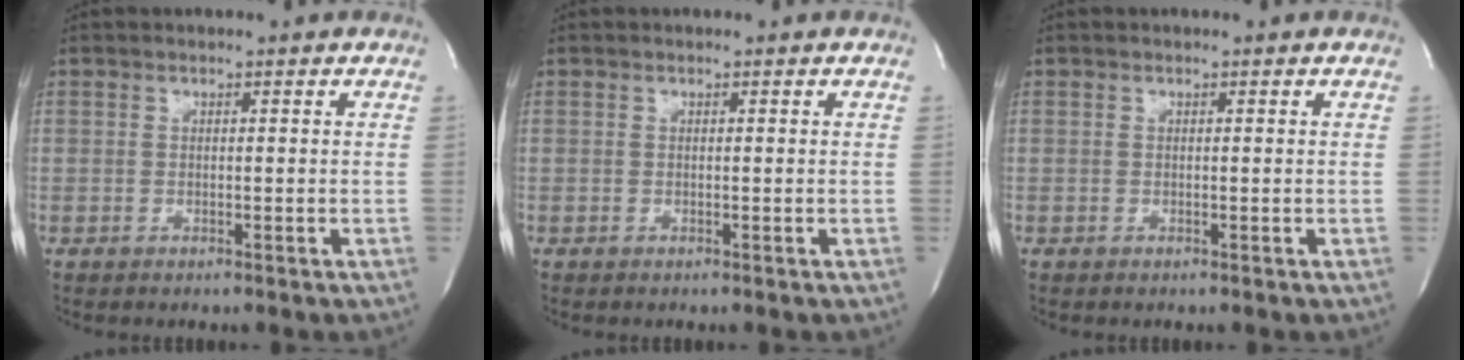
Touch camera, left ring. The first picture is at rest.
{"total": 0.0}
{"total": 0.0}